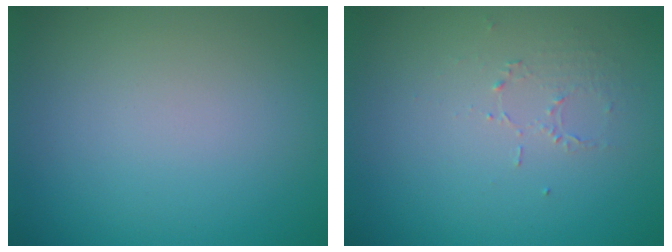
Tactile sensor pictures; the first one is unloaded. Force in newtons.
{"total": 1.0, "press": 0.5, "slide": 0.9}